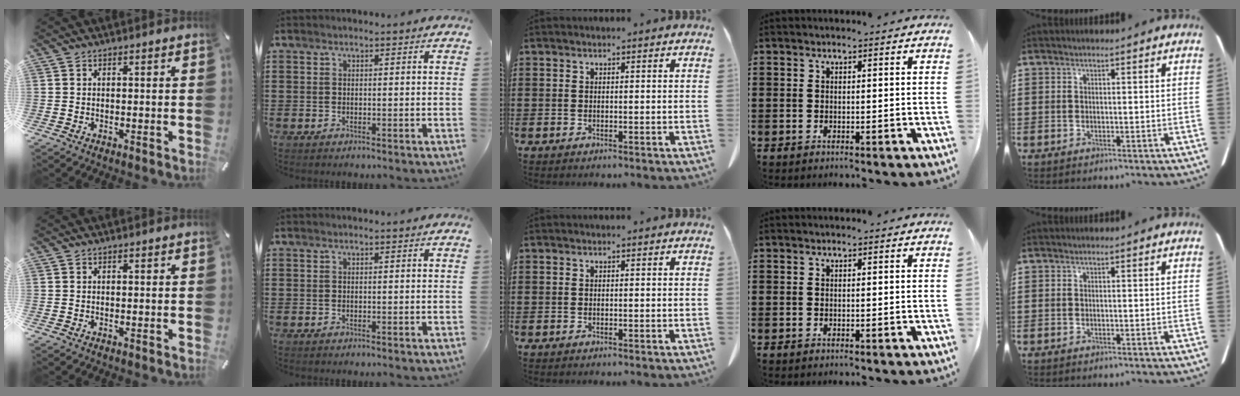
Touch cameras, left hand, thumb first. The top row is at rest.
{}